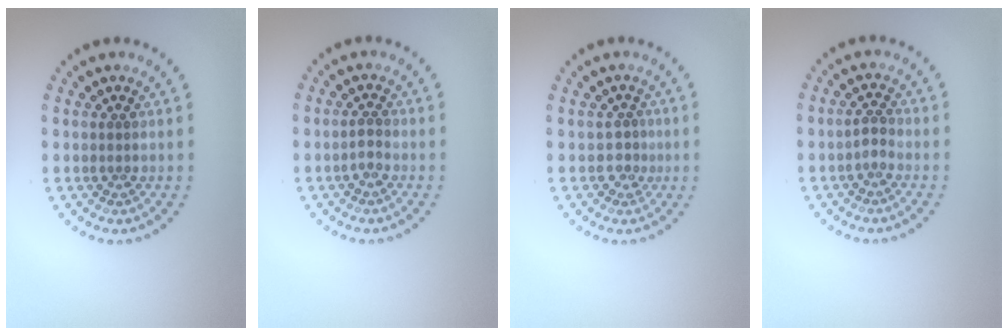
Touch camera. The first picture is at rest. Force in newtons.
{"total": 1.0, "press": 0.9, "slide": 0.5}
{"total": 1.6, "press": 1.0, "slide": 1.2}
{"total": 1.0, "press": 0.8, "slide": 0.5}